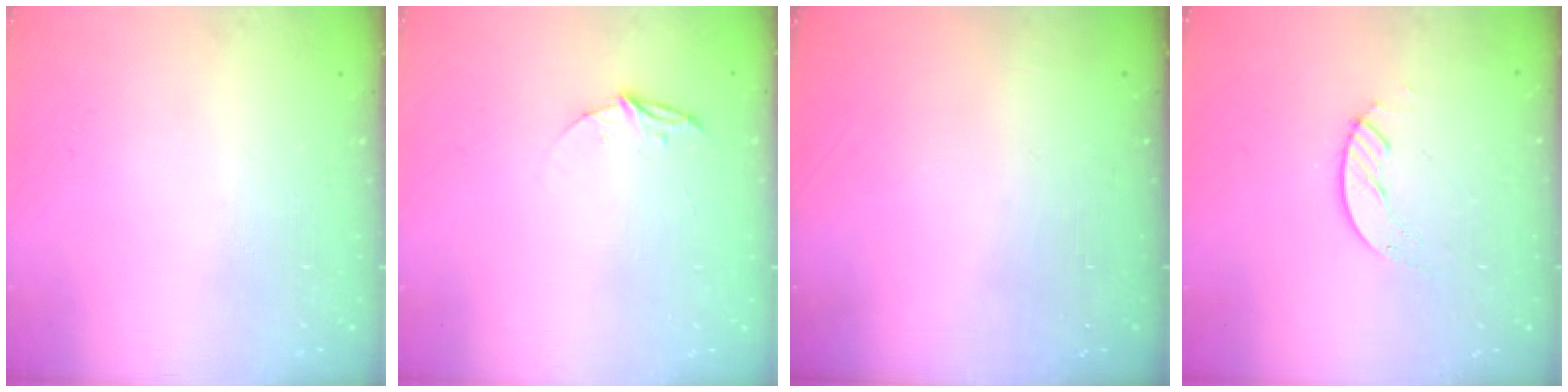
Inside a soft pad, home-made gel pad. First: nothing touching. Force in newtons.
{"total": 4.4, "press": 4.4, "slide": 0.4}
{"total": 0.0}
{"total": 2.7, "press": 2.7, "slide": 0.2}